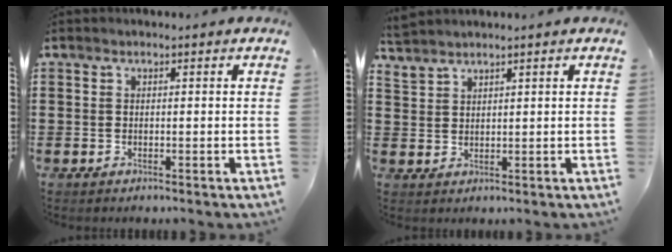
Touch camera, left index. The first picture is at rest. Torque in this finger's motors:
{"motor_torque": [-0.04, 0.02, -0.48, -0.21]}